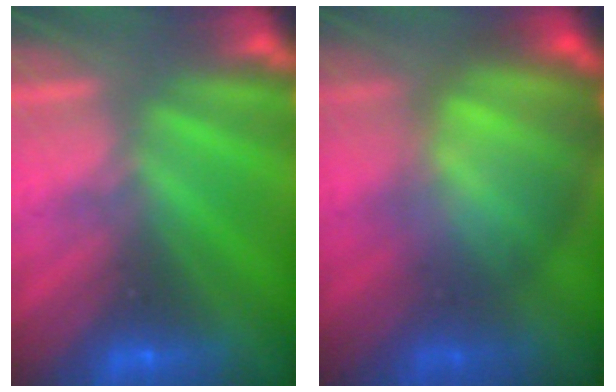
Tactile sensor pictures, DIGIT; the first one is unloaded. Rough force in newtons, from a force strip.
{"total": 7.8}